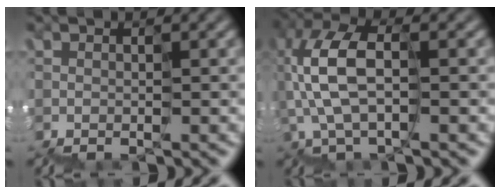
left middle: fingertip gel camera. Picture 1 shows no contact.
{"total": 5.2, "force": [1.2, 2.1, 4.6], "torque": [-0.129, 0.030, 0.017]}